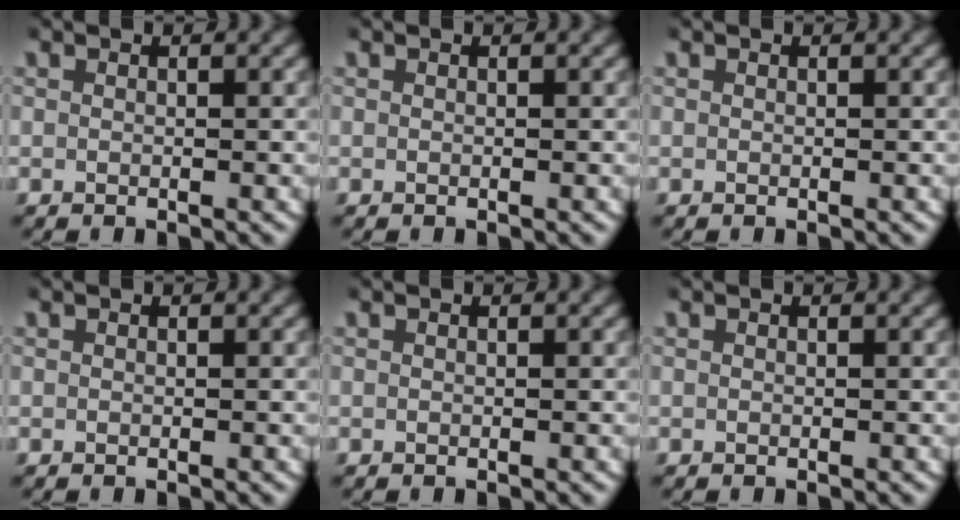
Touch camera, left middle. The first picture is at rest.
{"total": 0.0}
{"total": 0.0}
{"total": 0.0}
{"total": 0.0}
{"total": 0.0}